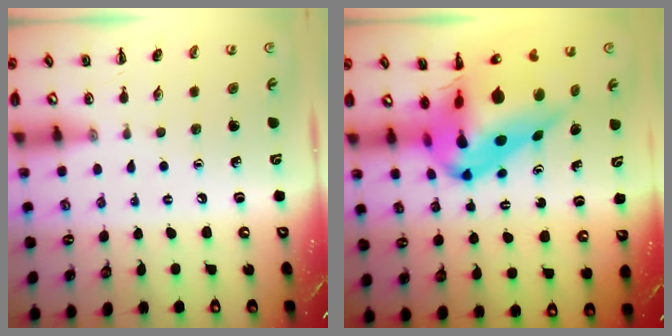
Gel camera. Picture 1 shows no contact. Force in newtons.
{"total": 18.1, "press": 17.3, "slide": 5.3}